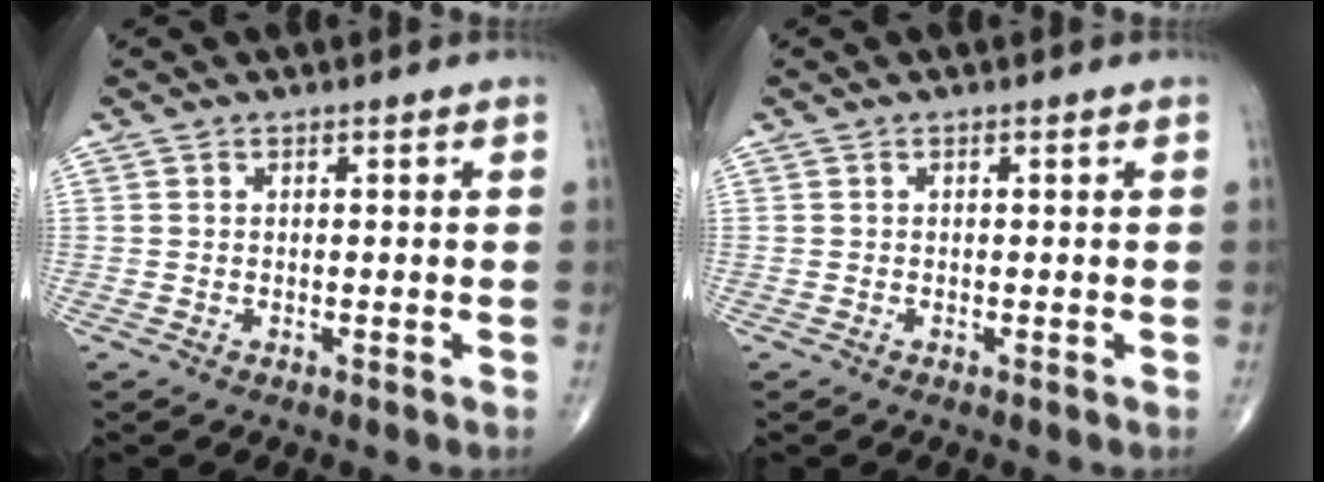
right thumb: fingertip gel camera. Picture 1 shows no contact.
{"total": 0.0}